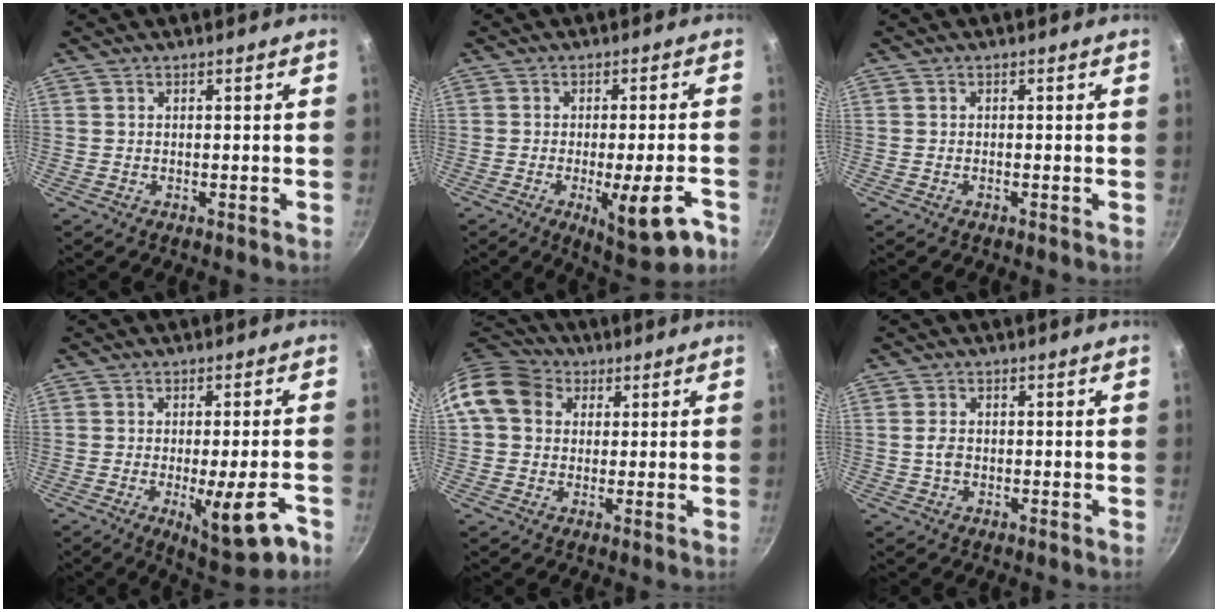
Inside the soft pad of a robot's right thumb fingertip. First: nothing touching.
{"total": 11.6, "force": [-5.0, 3.0, 10.0], "torque": [-0.120, 0.010, -0.060]}
{"total": 0.5, "force": [-0.4, 0.1, 0.4], "torque": [-0.012, 0.005, -0.011]}
{"total": 11.0, "force": [-4.4, 2.6, 9.7], "torque": [-0.120, 0.003, -0.054]}
{"total": 11.5, "force": [3.5, 9.4, 5.6], "torque": [-0.084, 0.016, 0.049]}
{"total": 2.3, "force": [-0.2, 1.6, 1.6], "torque": [-0.033, 0.004, -0.007]}